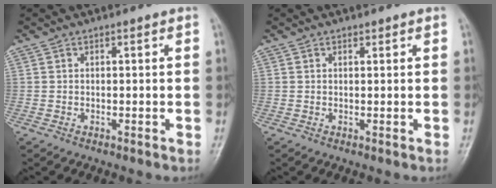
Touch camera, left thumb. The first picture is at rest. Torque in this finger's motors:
{"motor_torque": [-0.06, -0.04, -0.24, -0.09, -0.05]}